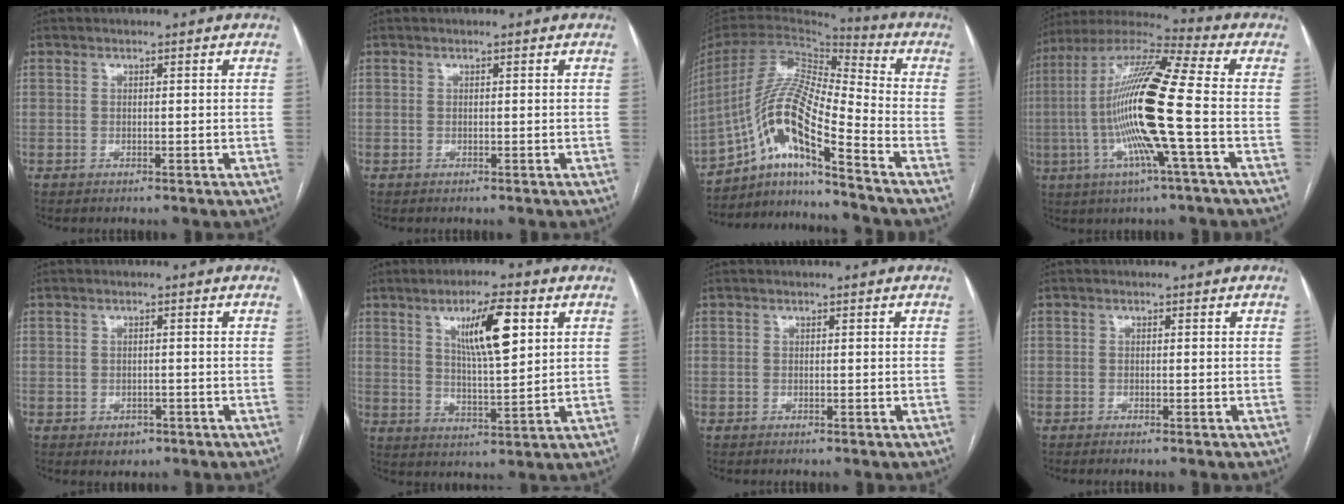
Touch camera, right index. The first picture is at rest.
{"total": 0.0}
{"total": 15.3, "force": [-9.6, 0.5, 11.9], "torque": [-0.240, 0.007, -0.175]}
{"total": 18.1, "force": [-2.8, 0.0, 17.9], "torque": [-0.354, -0.001, -0.066]}
{"total": 2.0, "force": [-1.0, 1.6, 0.8], "torque": [-0.005, 0.003, -0.006]}
{"total": 10.0, "force": [4.1, 1.6, 9.0], "torque": [-0.153, 0.002, 0.071]}
{"total": 0.0}
{"total": 0.6, "force": [-0.4, -0.1, 0.4], "torque": [-0.009, 0.000, -0.008]}